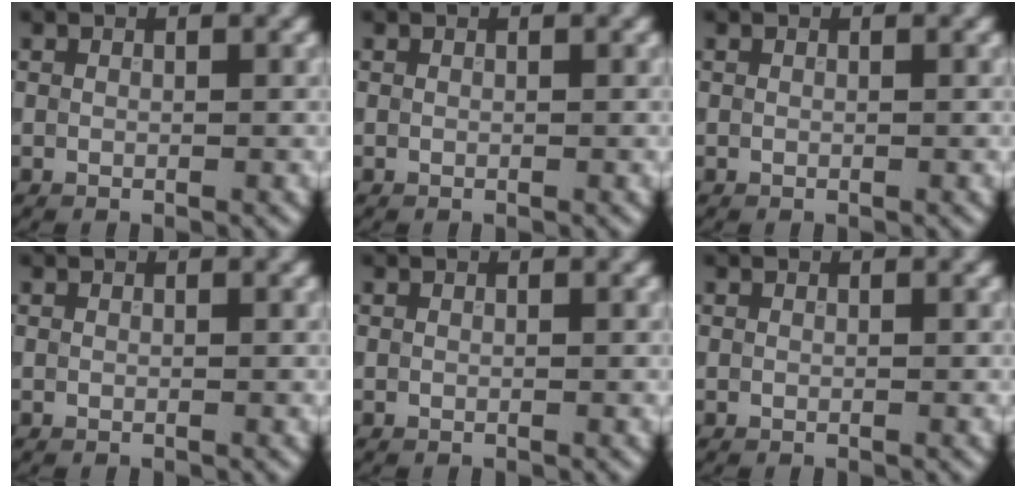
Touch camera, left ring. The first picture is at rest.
{"total": 0.0}
{"total": 0.0}
{"total": 0.0}
{"total": 0.0}
{"total": 0.0}